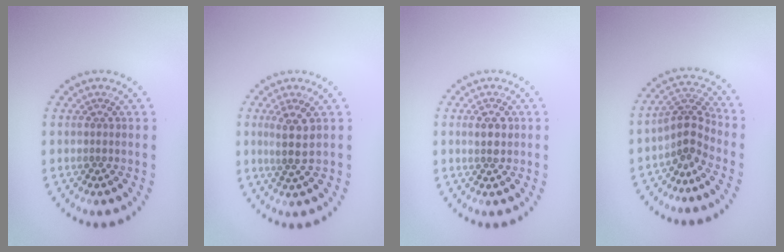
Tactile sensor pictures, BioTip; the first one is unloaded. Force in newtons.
{"total": 2.4, "press": 2.0, "slide": 1.3}
{"total": 1.6, "press": 1.6, "slide": 0.3}
{"total": 2.8, "press": 2.0, "slide": 2.0}